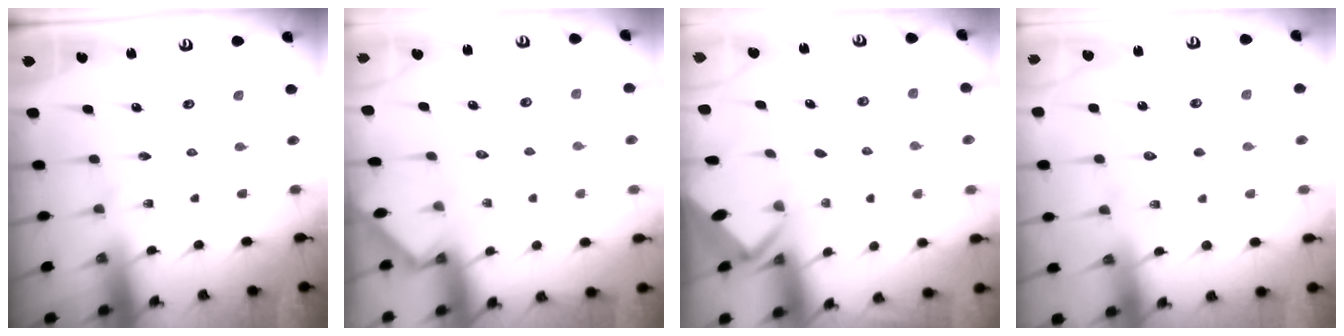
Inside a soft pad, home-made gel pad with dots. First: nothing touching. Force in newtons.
{"total": 2.6, "press": 2.6, "slide": 0.4}
{"total": 2.1, "press": 2.1, "slide": 0.0}
{"total": 6.3, "press": 6.3, "slide": 0.7}